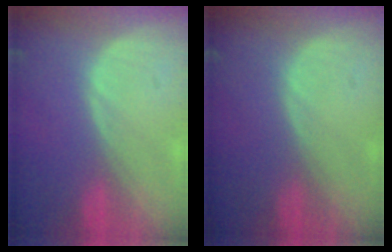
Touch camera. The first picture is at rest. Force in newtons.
{"total": 0.0}